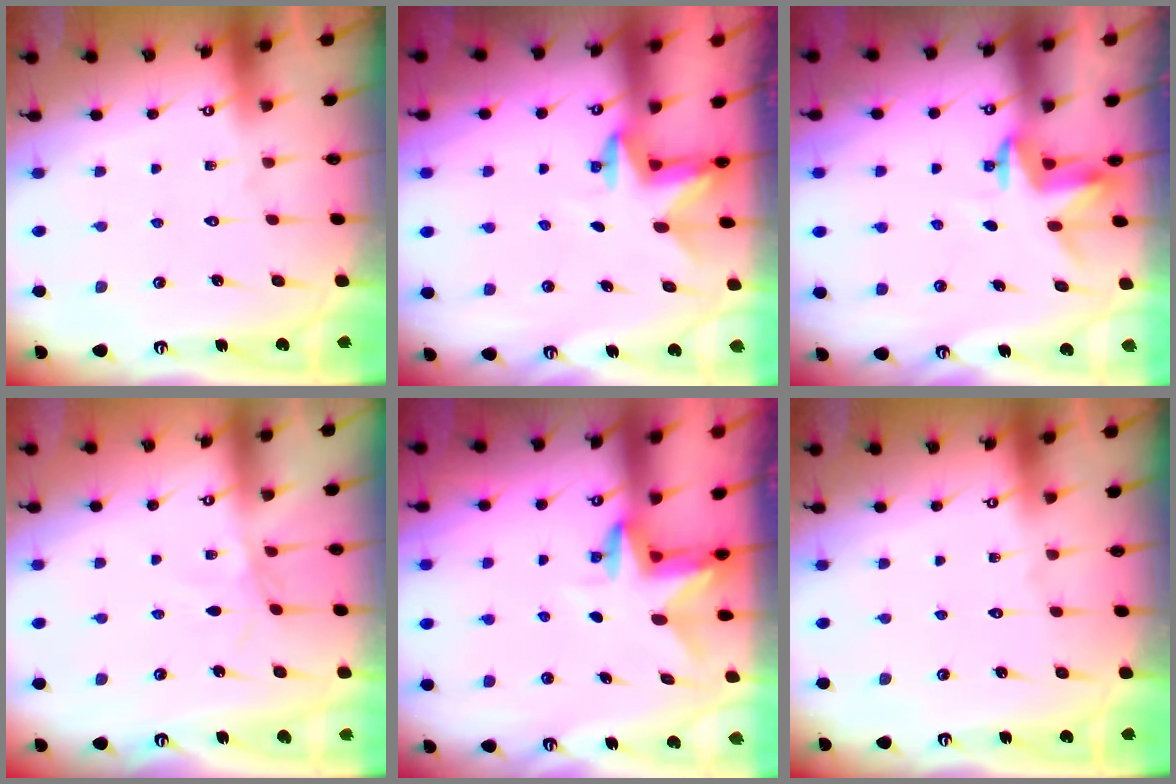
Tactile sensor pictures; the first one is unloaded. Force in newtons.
{"total": 2.5, "press": 2.4, "slide": 0.5}
{"total": 3.2, "press": 3.2, "slide": 0.3}
{"total": 1.7, "press": 1.6, "slide": 0.3}
{"total": 3.0, "press": 3.0, "slide": 0.3}
{"total": 0.0}